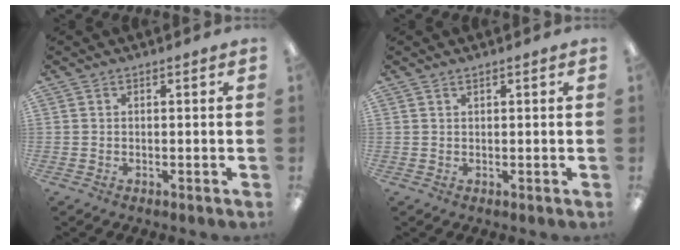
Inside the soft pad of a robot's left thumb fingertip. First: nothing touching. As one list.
[{"total": 0.7, "force": [0.5, 0.2, 0.3], "torque": [-0.008, 0.001, 0.010]}]